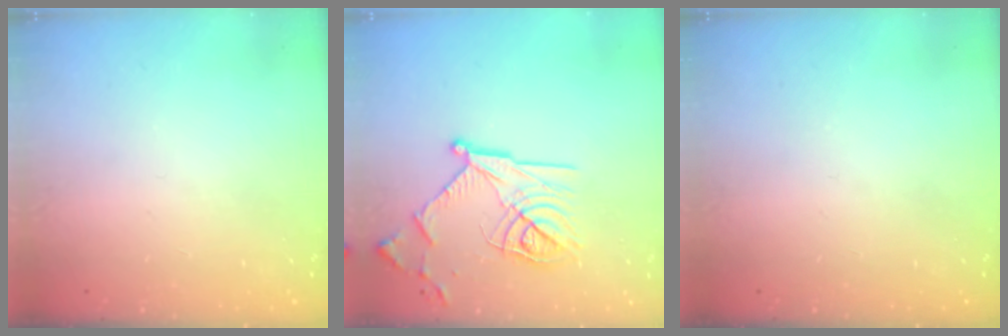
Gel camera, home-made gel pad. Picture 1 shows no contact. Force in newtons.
{"total": 18.1, "press": 18.1, "slide": 1.0}
{"total": 0.0}